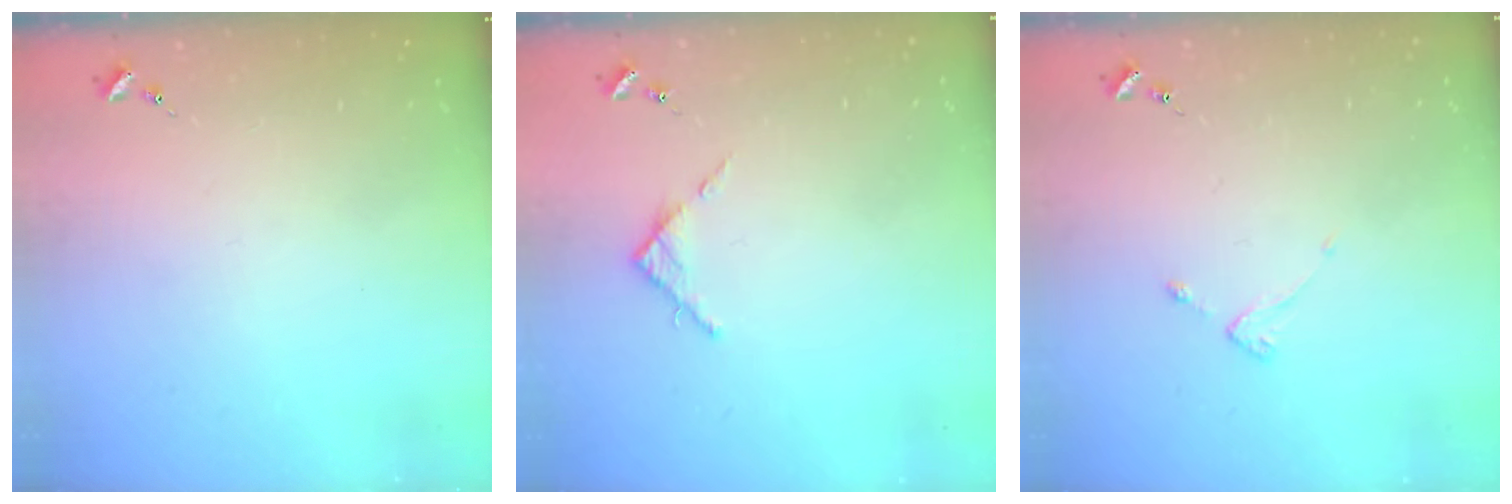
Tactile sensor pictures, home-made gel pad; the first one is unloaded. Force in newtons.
{"total": 3.7, "press": 3.7, "slide": 0.5}
{"total": 2.2, "press": 2.1, "slide": 0.4}